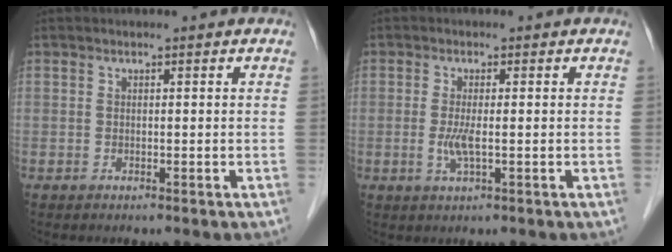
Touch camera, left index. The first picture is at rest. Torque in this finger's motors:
{"motor_torque": [0.05, 0.01, 0.08, 0.06]}